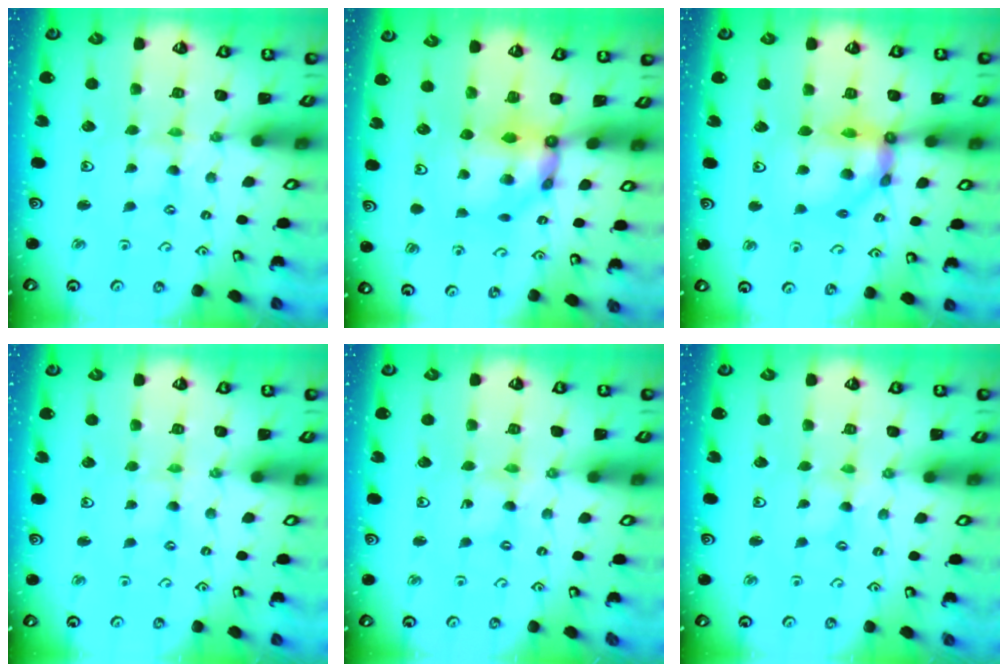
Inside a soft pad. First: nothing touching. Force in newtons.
{"total": 8.3, "press": 8.2, "slide": 0.6}
{"total": 12.1, "press": 12.0, "slide": 1.3}
{"total": 0.6, "press": 0.6, "slide": 0.1}
{"total": 0.7, "press": 0.6, "slide": 0.2}
{"total": 0.0}